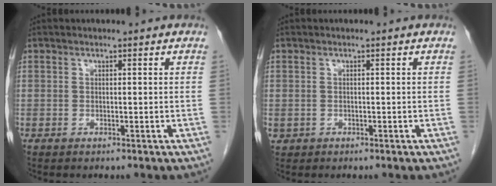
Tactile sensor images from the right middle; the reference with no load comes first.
{"total": 0.7, "force": [-0.2, 0.6, 0.1], "torque": [-0.003, 0.004, 0.001]}